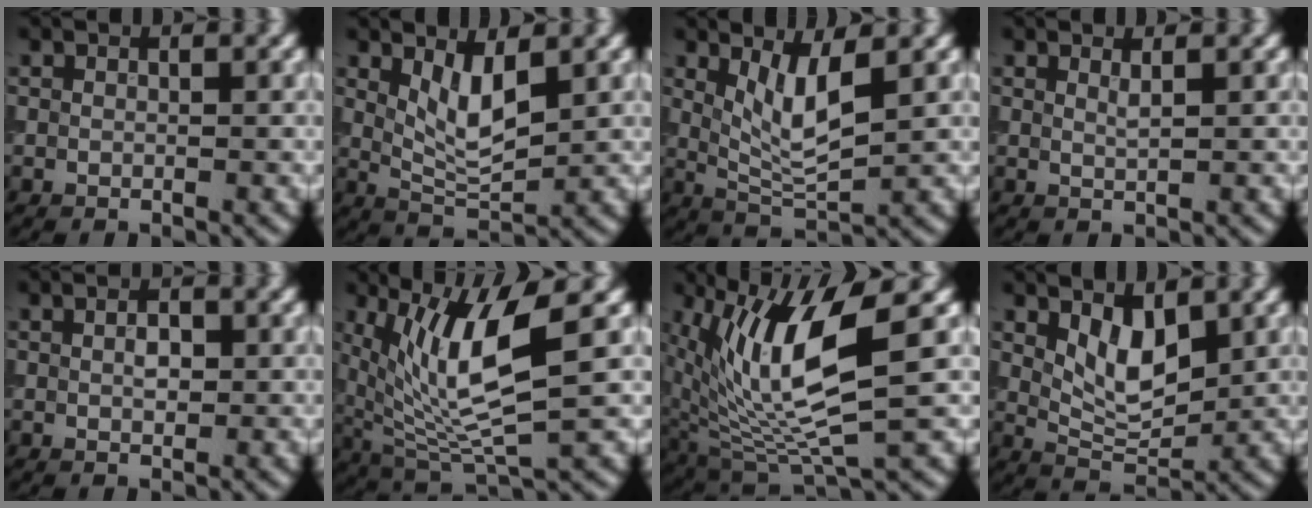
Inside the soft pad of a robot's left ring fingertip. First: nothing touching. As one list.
[{"total": 4.1, "force": [1.5, 1.4, 3.5], "torque": [-0.075, -0.011, 0.032]}, {"total": 4.4, "force": [1.5, 1.1, 4.0], "torque": [-0.081, -0.010, 0.036]}, {"total": 1.0, "force": [0.6, 0.3, 0.8], "torque": [-0.007, -0.002, 0.009]}, {"total": 1.5, "force": [0.3, 0.7, 1.2], "torque": [-0.024, 0.001, 0.006]}, {"total": 8.5, "force": [2.7, 2.2, 7.8], "torque": [-0.157, -0.008, 0.056]}, {"total": 9.8, "force": [2.6, 3.0, 9.0], "torque": [-0.182, -0.014, 0.054]}, {"total": 4.4, "force": [1.5, 2.1, 3.5], "torque": [-0.066, -0.007, 0.030]}]